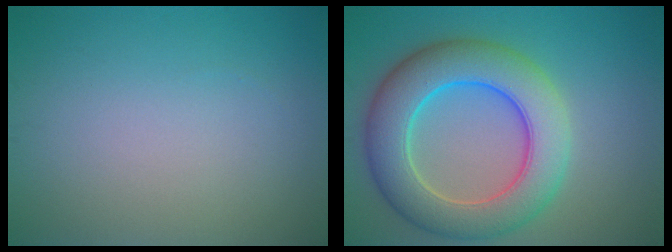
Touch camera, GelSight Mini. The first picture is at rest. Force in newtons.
{"total": 9.3, "press": 9.3, "slide": 0.3}